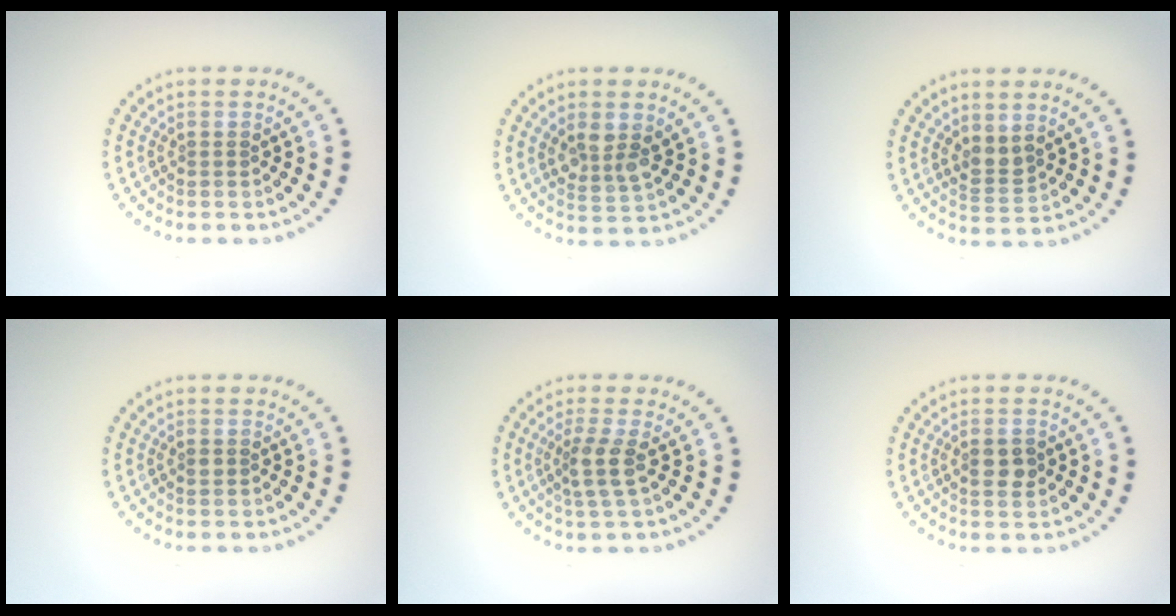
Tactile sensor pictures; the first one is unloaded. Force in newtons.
{"total": 2.8, "press": 2.6, "slide": 1.1}
{"total": 1.9, "press": 1.6, "slide": 1.0}
{"total": 0.6, "press": 0.6, "slide": 0.0}
{"total": 2.4, "press": 2.0, "slide": 1.4}
{"total": 2.0, "press": 2.0, "slide": 0.2}